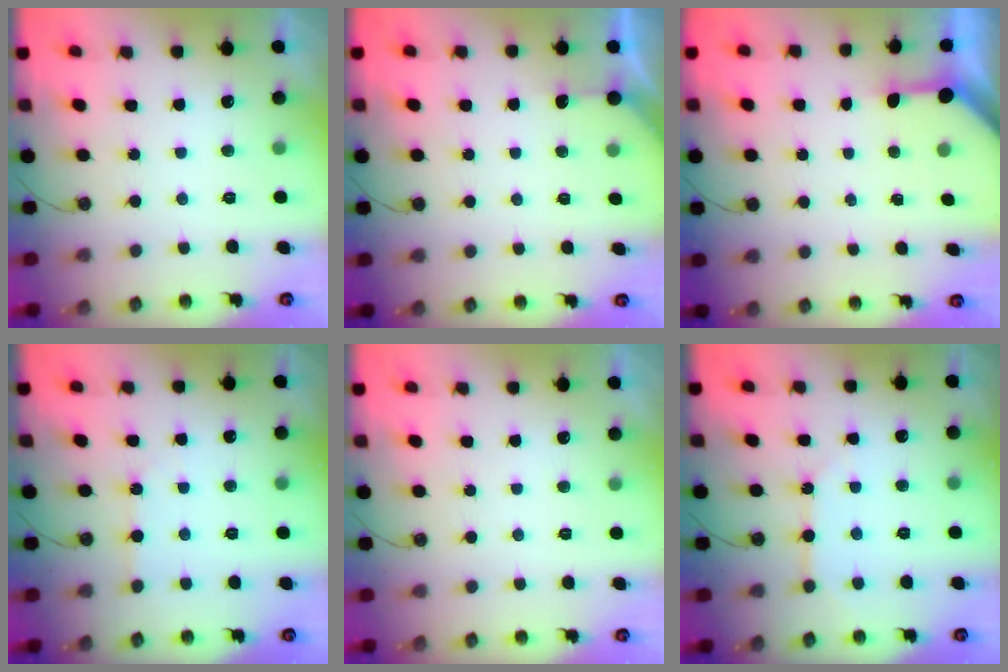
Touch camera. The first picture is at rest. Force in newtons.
{"total": 2.3, "press": 2.3, "slide": 0.3}
{"total": 3.1, "press": 3.1, "slide": 0.4}
{"total": 2.9, "press": 2.9, "slide": 0.5}
{"total": 0.0}
{"total": 5.5, "press": 5.5, "slide": 0.5}